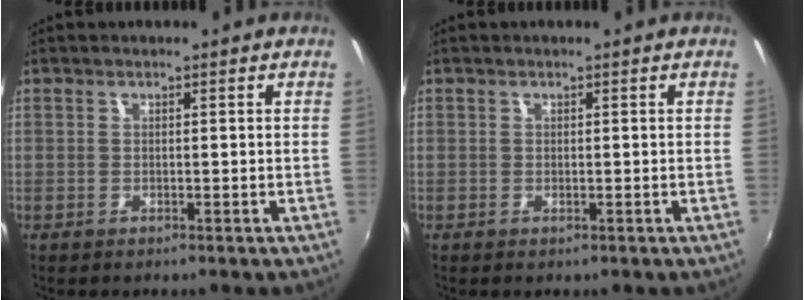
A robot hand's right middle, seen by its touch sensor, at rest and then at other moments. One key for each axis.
{"total": 0.0}